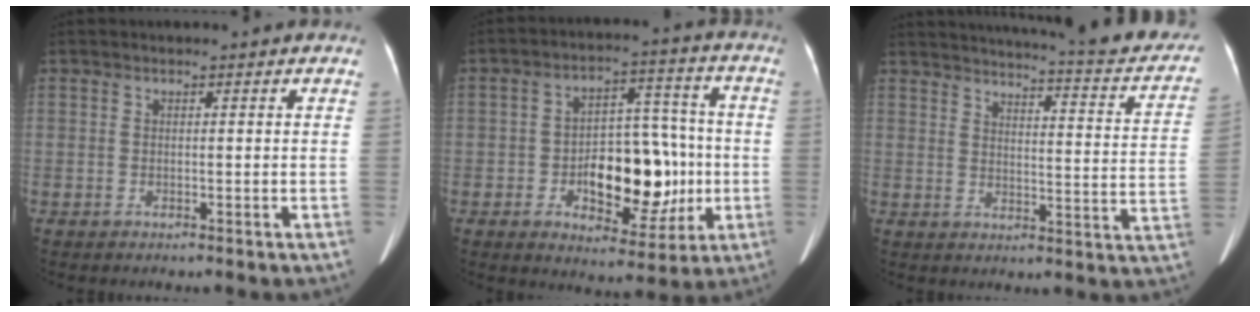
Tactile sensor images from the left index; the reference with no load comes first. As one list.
[{"total": 14.5, "force": [-2.7, 7.1, 12.4], "torque": [-0.185, 0.026, -0.029]}, {"total": 23.7, "force": [20.9, 3.4, 10.7], "torque": [-0.140, -0.043, 0.235]}]